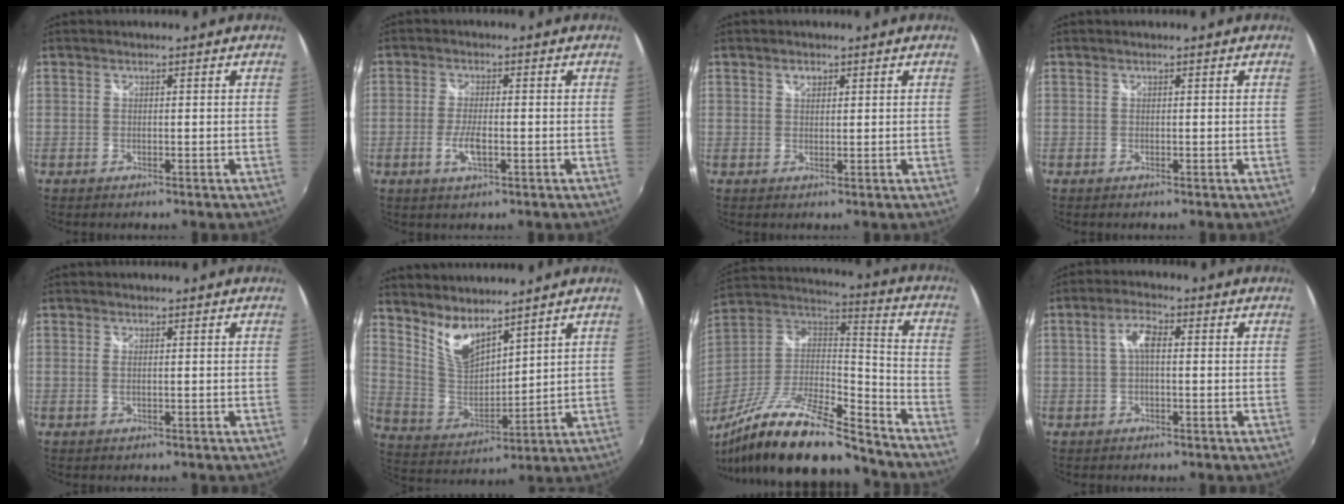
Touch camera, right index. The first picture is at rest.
{"total": 4.1, "force": [-1.3, 1.2, 3.8], "torque": [-0.083, -0.004, -0.025]}
{"total": 1.5, "force": [0.8, 1.0, 0.7], "torque": [-0.010, 0.003, 0.014]}
{"total": 0.0}
{"total": 0.7, "force": [0.3, 0.2, 0.6], "torque": [-0.014, 0.002, 0.005]}
{"total": 9.3, "force": [7.3, 3.1, 4.9], "torque": [-0.097, -0.011, 0.150]}
{"total": 24.8, "force": [-18.8, 5.9, 15.0], "torque": [-0.275, -0.035, -0.320]}
{"total": 3.8, "force": [0.2, 1.5, 3.5], "torque": [-0.070, 0.011, 0.004]}